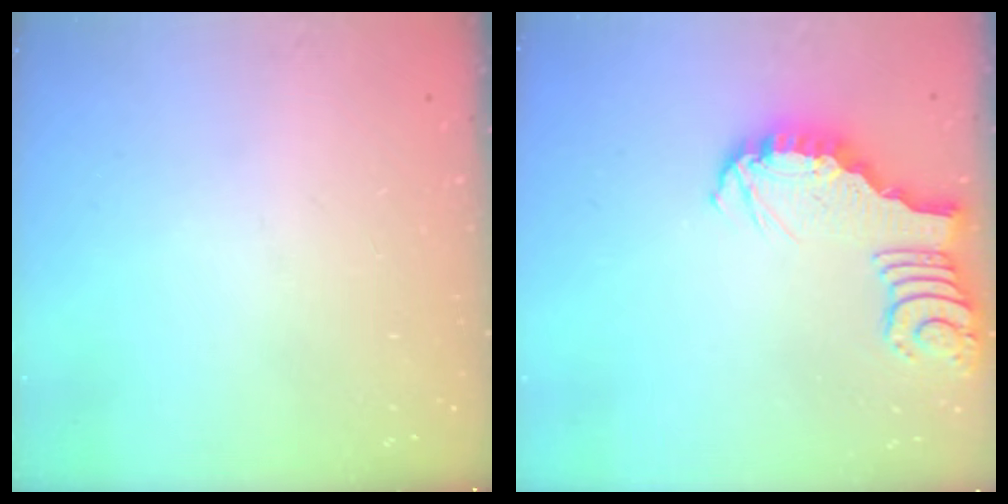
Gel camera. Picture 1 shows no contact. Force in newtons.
{"total": 3.0, "press": 3.0, "slide": 0.2}